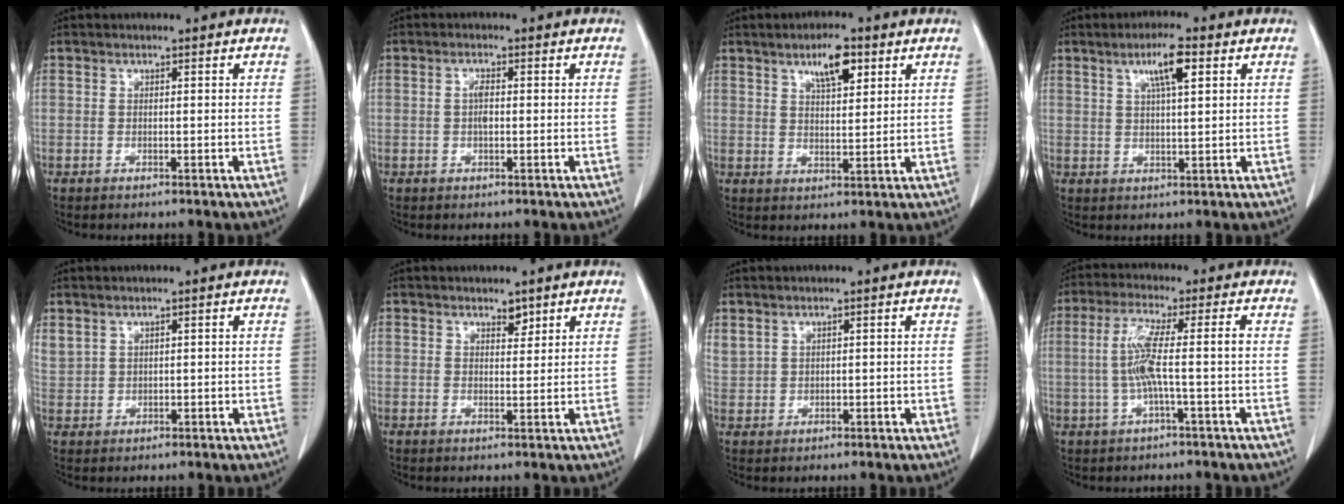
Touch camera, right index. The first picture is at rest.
{"total": 1.9, "force": [-0.1, 0.6, 1.8], "torque": [-0.036, 0.003, -0.003]}
{"total": 5.9, "force": [3.3, 1.8, 4.6], "torque": [-0.078, 0.002, 0.055]}
{"total": 5.7, "force": [2.6, 0.5, 5.0], "torque": [-0.089, 0.006, 0.044]}
{"total": 3.5, "force": [1.8, 2.3, 1.9], "torque": [-0.050, 0.018, 0.053]}
{"total": 1.9, "force": [1.5, 0.8, 0.8], "torque": [-0.010, -0.006, 0.022]}
{"total": 3.4, "force": [1.6, 2.1, 2.1], "torque": [-0.051, 0.018, 0.048]}
{"total": 6.6, "force": [-0.5, -0.2, 6.6], "torque": [-0.139, 0.015, -0.008]}